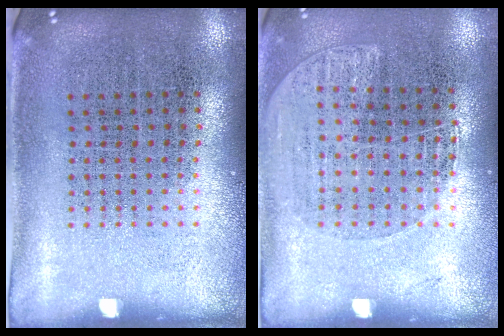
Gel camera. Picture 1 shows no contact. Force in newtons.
{"total": 1.2, "press": 1.1, "slide": 0.5}